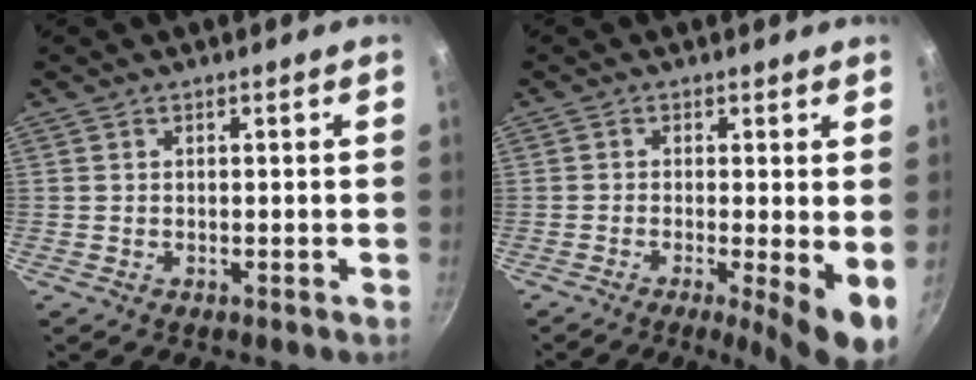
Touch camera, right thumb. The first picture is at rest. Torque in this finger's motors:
{"motor_torque": [0.17, 0.36, 0.08, -0.08, 0.17]}